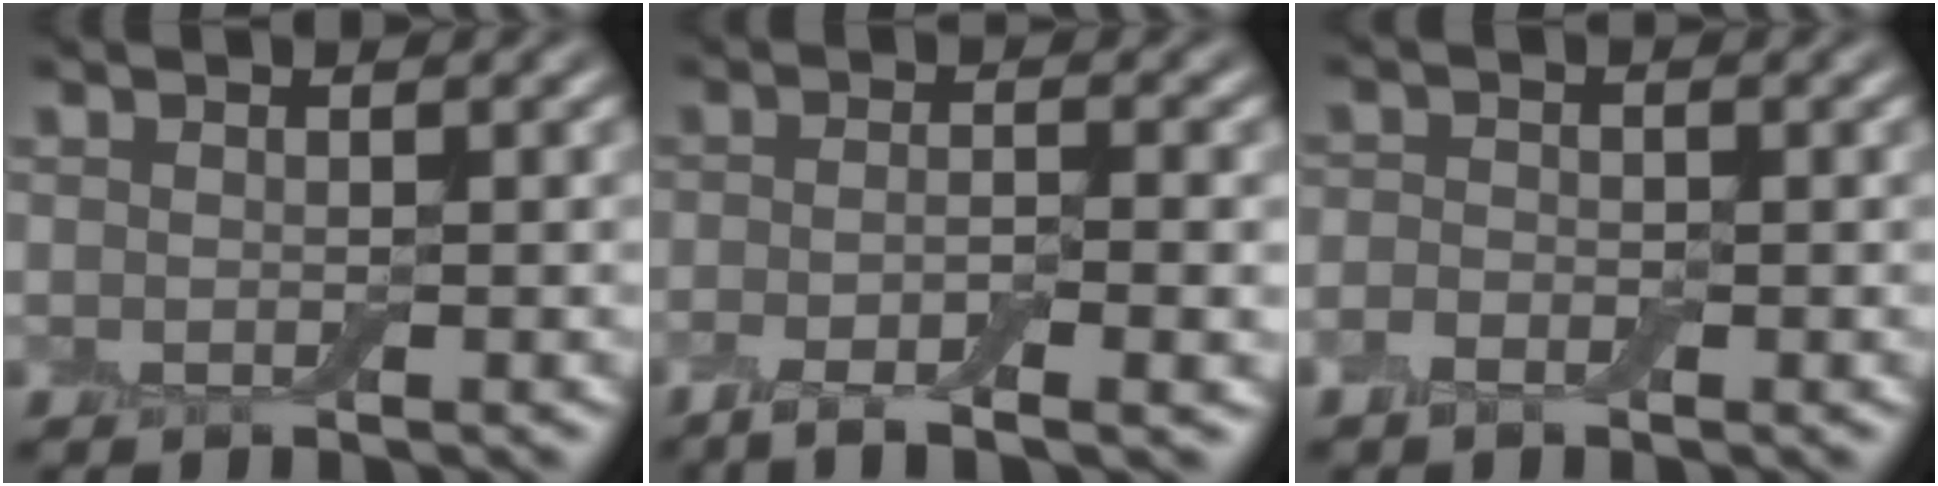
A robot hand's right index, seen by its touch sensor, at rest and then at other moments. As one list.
[{"total": 5.3, "force": [-2.9, 1.0, 4.3], "torque": [-0.074, -0.008, -0.054]}, {"total": 1.6, "force": [-0.8, 1.0, 1.0], "torque": [-0.018, 0.001, -0.020]}]